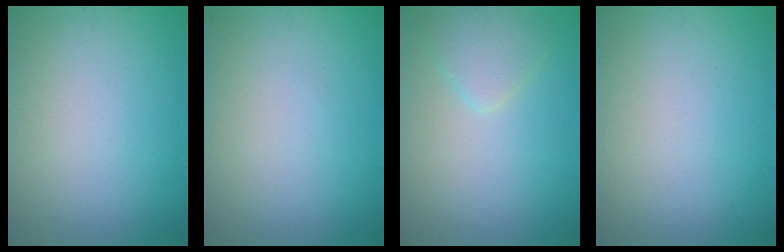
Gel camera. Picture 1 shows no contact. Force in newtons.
{"total": 0.0}
{"total": 2.3, "press": 2.3, "slide": 0.1}
{"total": 0.0}